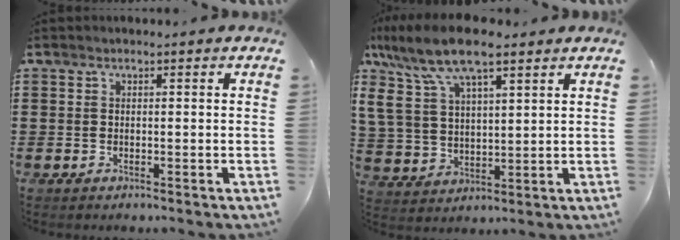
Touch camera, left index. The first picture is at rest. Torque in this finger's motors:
{"motor_torque": [2.14, 0.00, 0.82, 0.21]}